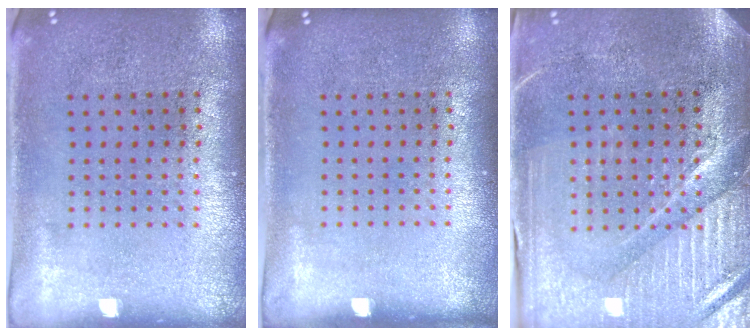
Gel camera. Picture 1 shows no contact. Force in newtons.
{"total": 0.0}
{"total": 4.0, "press": 3.7, "slide": 1.5}